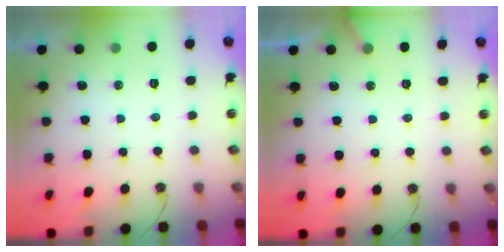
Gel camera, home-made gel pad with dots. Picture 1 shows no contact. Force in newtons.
{"total": 2.4, "press": 2.4, "slide": 0.1}